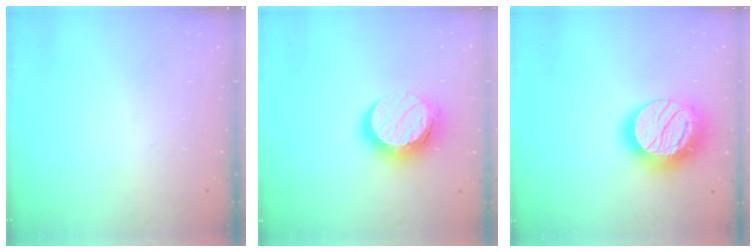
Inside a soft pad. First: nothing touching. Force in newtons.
{"total": 13.7, "press": 13.6, "slide": 1.1}
{"total": 21.6, "press": 21.6, "slide": 1.6}